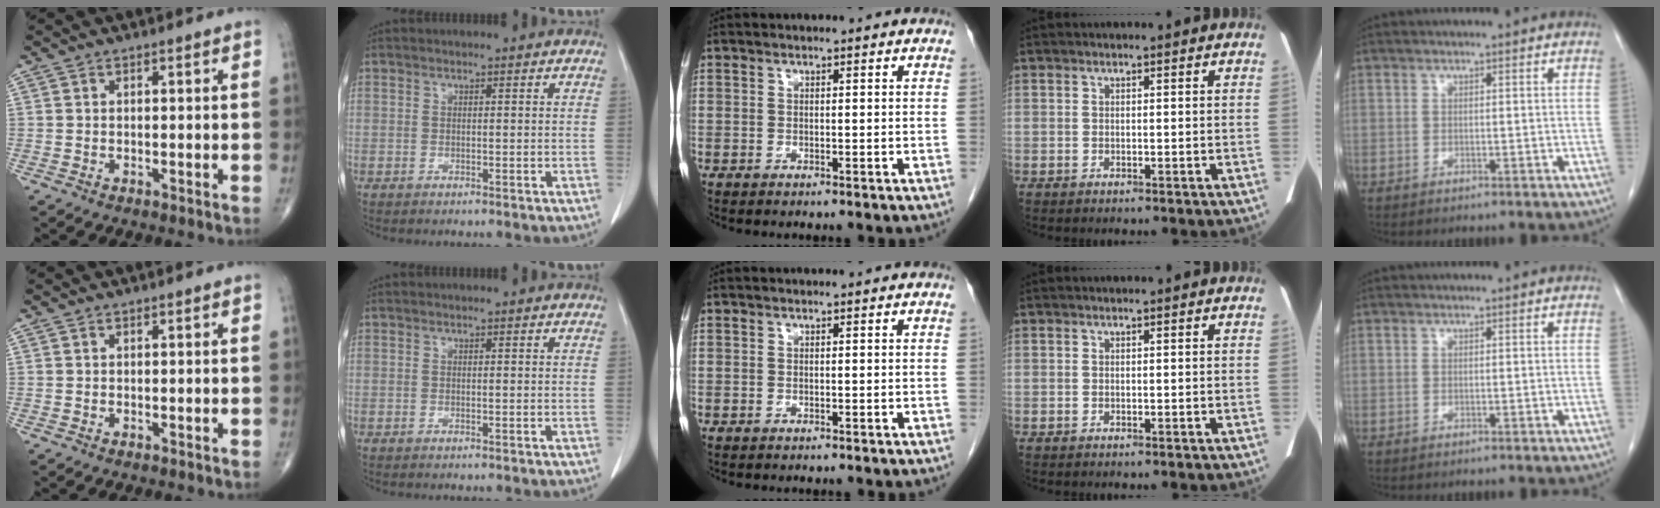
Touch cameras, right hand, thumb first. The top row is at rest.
{}